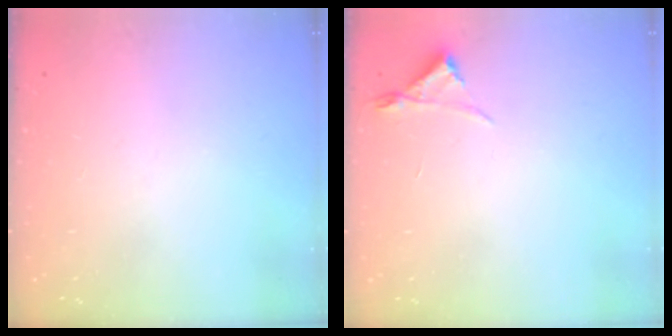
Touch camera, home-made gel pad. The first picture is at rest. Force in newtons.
{"total": 3.0, "press": 2.9, "slide": 0.5}